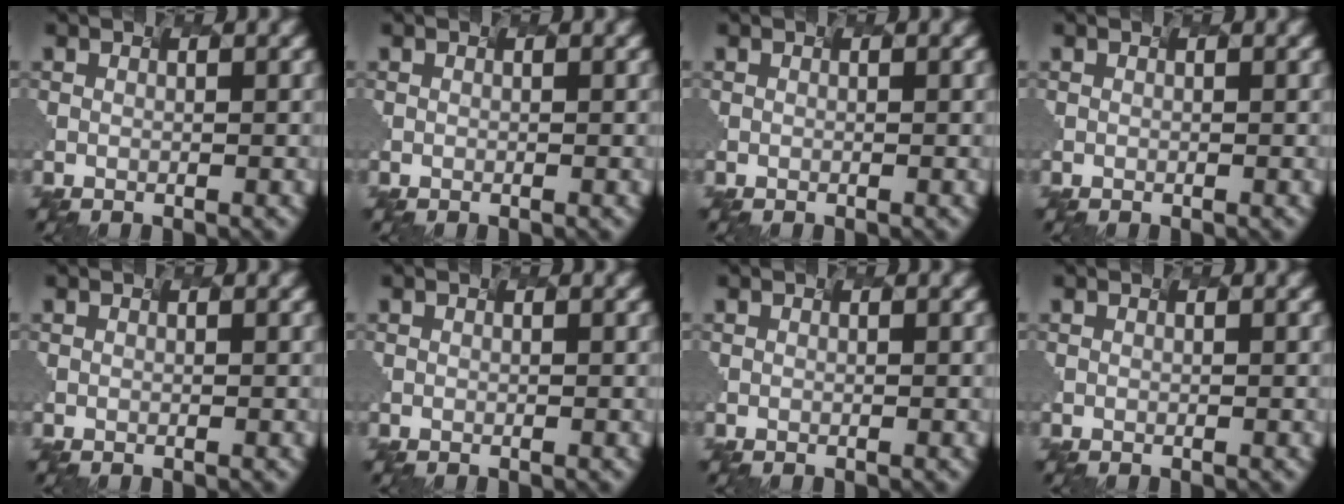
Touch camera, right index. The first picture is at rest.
{"total": 0.0}
{"total": 0.0}
{"total": 0.0}
{"total": 0.0}
{"total": 0.0}
{"total": 0.0}
{"total": 0.0}